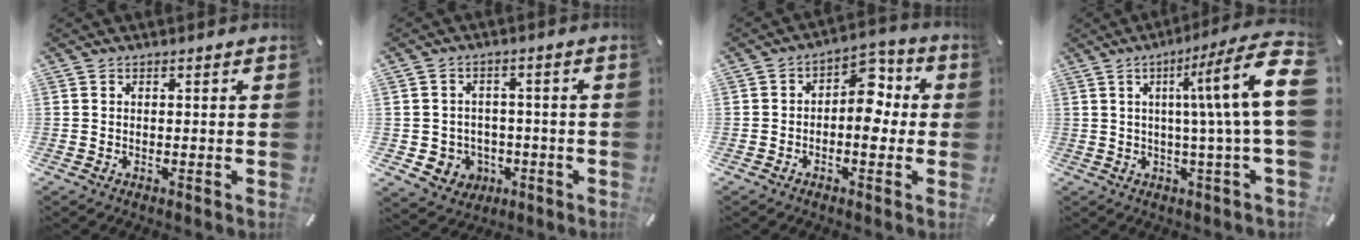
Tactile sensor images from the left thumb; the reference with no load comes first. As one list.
[{"total": 6.3, "force": [-1.1, 6.1, 1.1], "torque": [-0.020, 0.002, -0.015]}, {"total": 9.0, "force": [-0.2, 5.6, 7.0], "torque": [-0.089, -0.002, -0.008]}, {"total": 20.0, "force": [4.2, 1.7, 19.5], "torque": [-0.293, -0.032, 0.046]}]